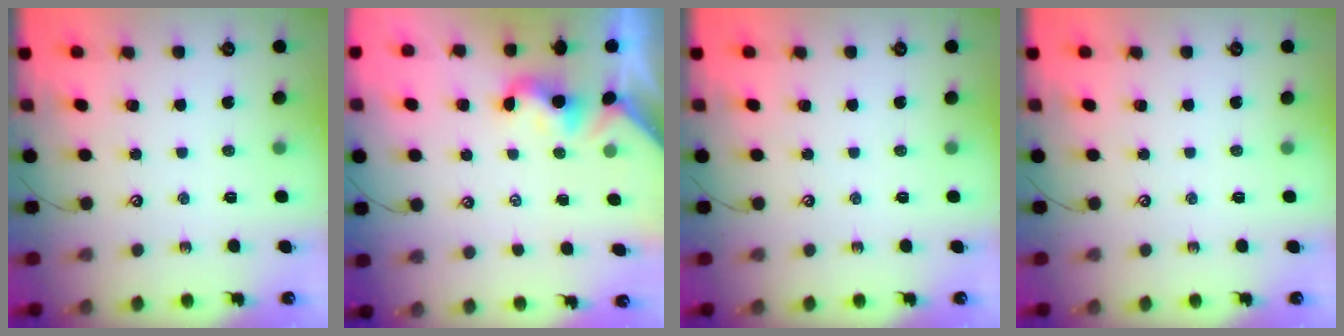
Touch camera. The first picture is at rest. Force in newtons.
{"total": 2.0, "press": 2.0, "slide": 0.4}
{"total": 0.0}
{"total": 0.0}